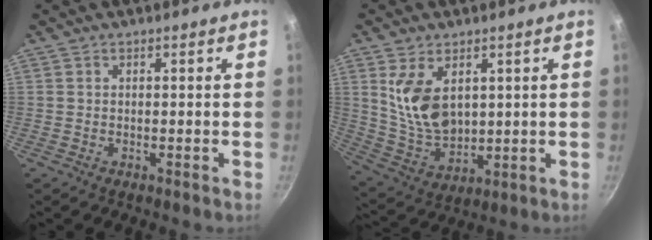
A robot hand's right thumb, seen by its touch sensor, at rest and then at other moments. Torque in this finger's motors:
{"motor_torque": [-0.57, 0.92, 1.02, 0.64, 0.11]}